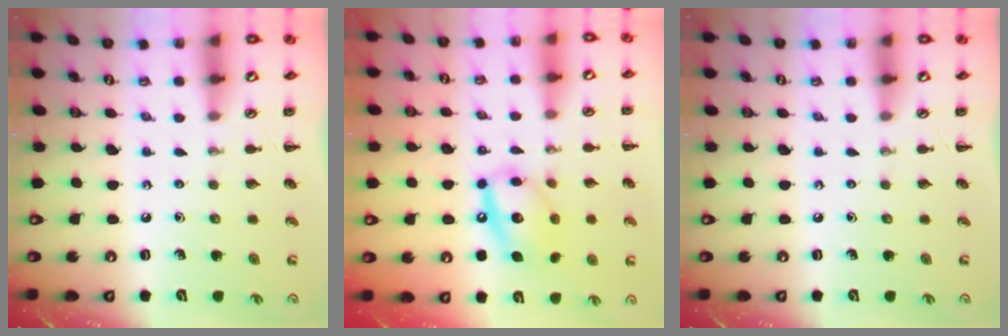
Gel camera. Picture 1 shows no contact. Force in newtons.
{"total": 14.7, "press": 14.6, "slide": 2.0}
{"total": 0.0}